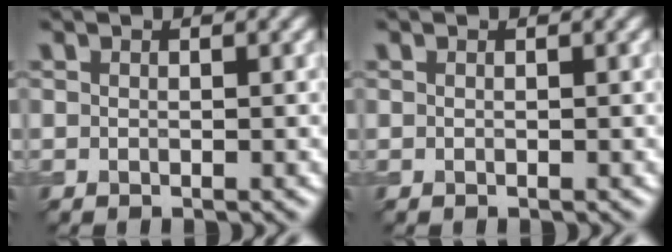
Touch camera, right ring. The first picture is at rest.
{"total": 0.0}